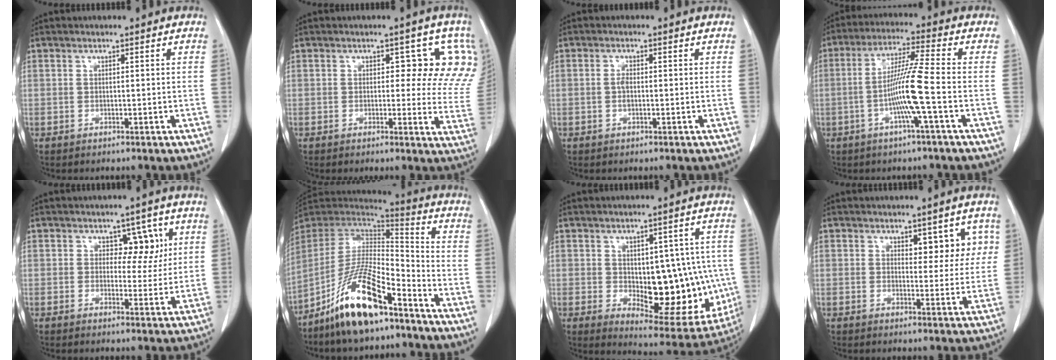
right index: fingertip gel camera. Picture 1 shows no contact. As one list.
[{"total": 7.7, "force": [3.6, 4.2, 5.3], "torque": [-0.033, 0.003, 0.022]}, {"total": 1.5, "force": [-0.1, 0.6, 1.3], "torque": [-0.028, 0.001, -0.004]}, {"total": 9.3, "force": [-2.4, -1.1, 9.0], "torque": [-0.175, 0.001, -0.048]}, {"total": 4.8, "force": [1.8, 3.1, 3.2], "torque": [-0.027, 0.007, 0.025]}, {"total": 16.3, "force": [-10.8, 3.9, 11.6], "torque": [-0.227, -0.002, -0.200]}, {"total": 16.9, "force": [-1.6, 7.9, 14.9], "torque": [-0.189, 0.000, 0.005]}, {"total": 5.5, "force": [2.4, 2.9, 3.9], "torque": [-0.030, 0.010, 0.030]}]